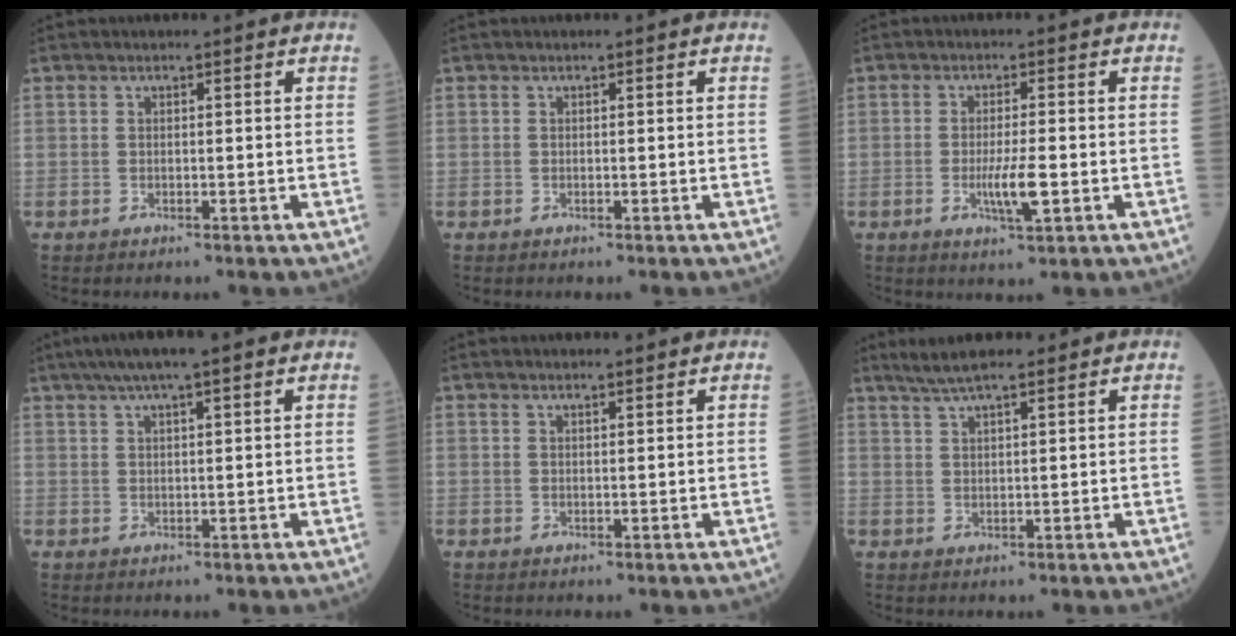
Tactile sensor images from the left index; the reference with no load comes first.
{"total": 0.0}
{"total": 4.5, "force": [-1.2, 0.3, 4.3], "torque": [-0.083, -0.011, -0.021]}
{"total": 7.1, "force": [5.2, 0.2, 4.8], "torque": [-0.079, 0.032, 0.083]}
{"total": 2.3, "force": [2.1, 0.0, 0.7], "torque": [-0.010, 0.008, 0.029]}
{"total": 6.3, "force": [5.2, 0.7, 3.6], "torque": [-0.063, 0.022, 0.089]}